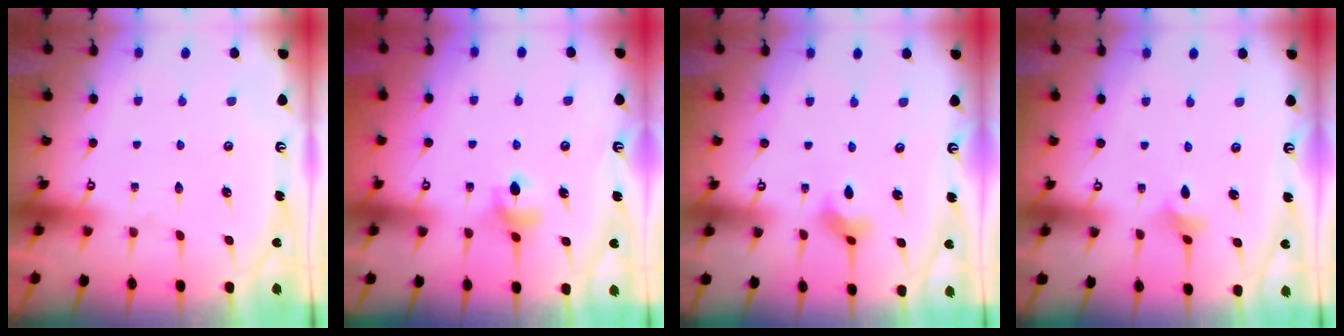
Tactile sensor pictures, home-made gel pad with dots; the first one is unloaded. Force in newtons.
{"total": 5.7, "press": 5.7, "slide": 0.6}
{"total": 3.1, "press": 3.1, "slide": 0.1}
{"total": 2.5, "press": 2.4, "slide": 0.6}